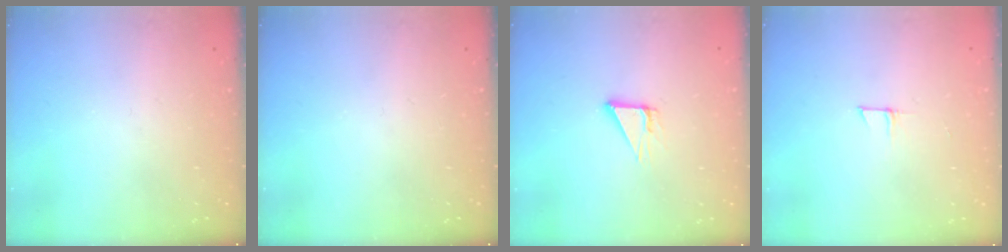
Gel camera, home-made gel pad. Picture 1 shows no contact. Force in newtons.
{"total": 0.0}
{"total": 4.6, "press": 4.6, "slide": 0.2}
{"total": 3.9, "press": 3.9, "slide": 0.3}